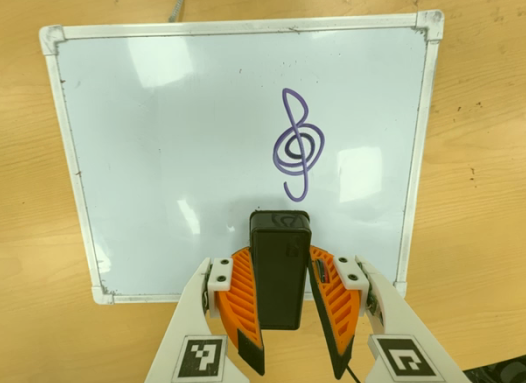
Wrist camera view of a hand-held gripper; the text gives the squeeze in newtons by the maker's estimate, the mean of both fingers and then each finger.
{"total": 8.1, "left": 6.7, "right": 9.5}